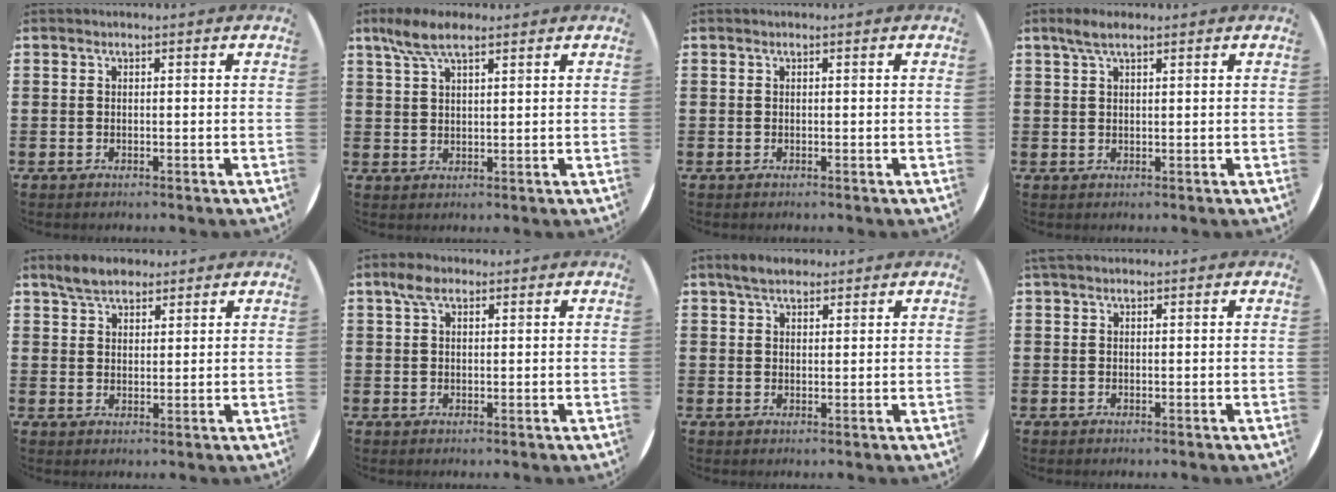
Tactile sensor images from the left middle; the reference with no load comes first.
{"total": 5.5, "force": [3.9, 1.7, 3.5], "torque": [-0.076, 0.003, 0.071]}
{"total": 0.0}
{"total": 2.6, "force": [1.9, 0.6, 1.7], "torque": [-0.036, 0.006, 0.034]}
{"total": 4.2, "force": [3.5, 1.9, 1.1], "torque": [-0.023, 0.000, 0.067]}
{"total": 3.2, "force": [2.0, 1.6, 1.9], "torque": [-0.033, 0.006, 0.034]}
{"total": 3.2, "force": [2.7, 1.2, 1.2], "torque": [-0.019, 0.004, 0.048]}
{"total": 0.7, "force": [0.6, 0.3, 0.4], "torque": [-0.008, 0.004, 0.010]}